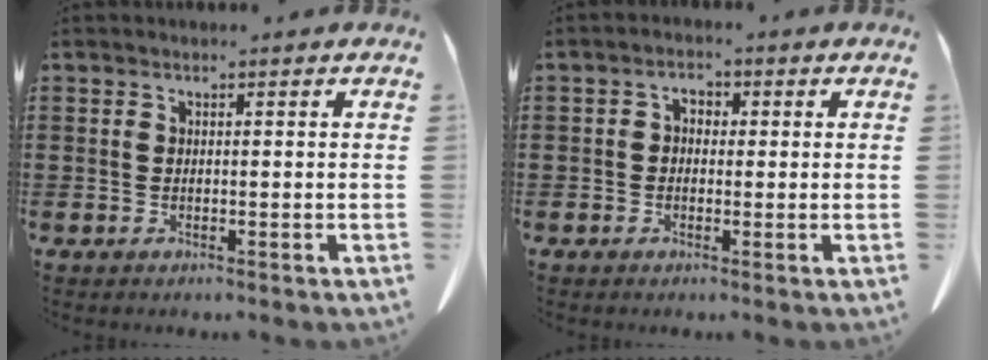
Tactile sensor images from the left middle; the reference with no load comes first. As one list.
[{"total": 1.7, "force": [-0.5, 1.3, 1.0], "torque": [-0.022, 0.010, -0.013]}]